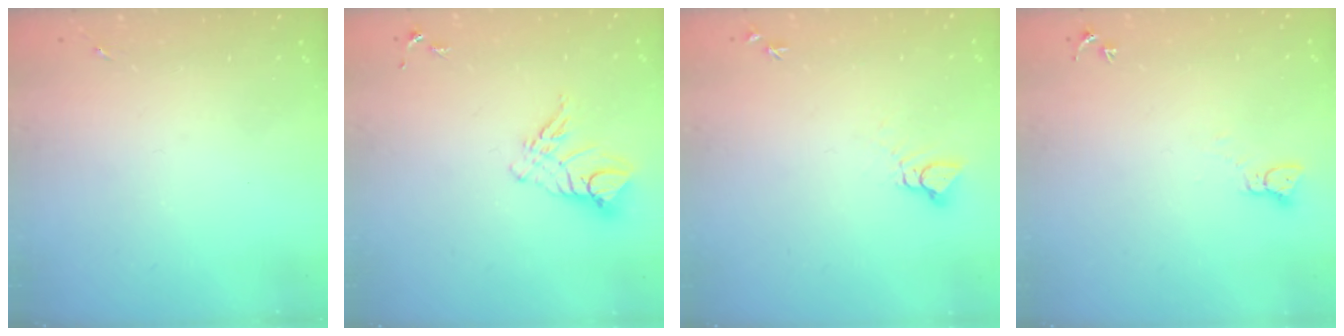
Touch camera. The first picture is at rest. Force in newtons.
{"total": 10.4, "press": 10.3, "slide": 0.7}
{"total": 3.9, "press": 3.9, "slide": 0.2}
{"total": 2.3, "press": 2.3, "slide": 0.3}